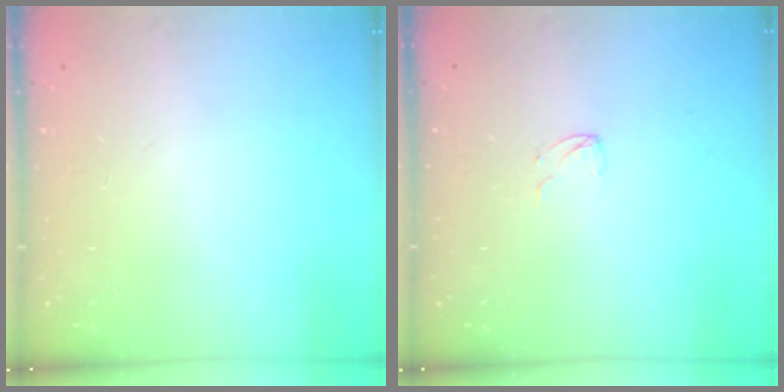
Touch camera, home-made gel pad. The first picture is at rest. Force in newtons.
{"total": 2.9, "press": 2.9, "slide": 0.2}